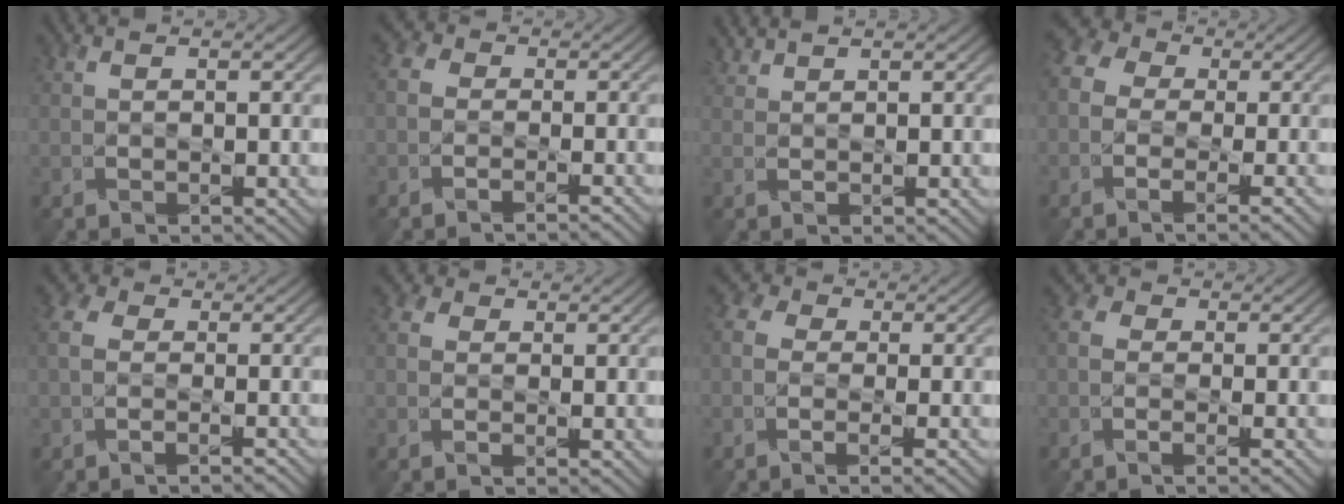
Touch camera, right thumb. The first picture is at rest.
{"total": 3.3, "force": [-1.7, 2.3, 1.6], "torque": [-0.023, 0.001, -0.041]}
{"total": 1.5, "force": [1.5, 0.1, 0.4], "torque": [-0.016, 0.003, 0.034]}
{"total": 7.8, "force": [-2.2, 5.3, 5.3], "torque": [-0.118, -0.001, -0.042]}
{"total": 4.1, "force": [-1.4, 2.6, 2.8], "torque": [-0.067, -0.003, -0.035]}
{"total": 2.5, "force": [0.0, 2.0, 1.5], "torque": [-0.033, 0.000, -0.008]}
{"total": 4.7, "force": [-1.6, 2.5, 3.7], "torque": [-0.076, -0.004, -0.037]}
{"total": 3.1, "force": [-1.2, 1.4, 2.5], "torque": [-0.052, -0.003, -0.032]}